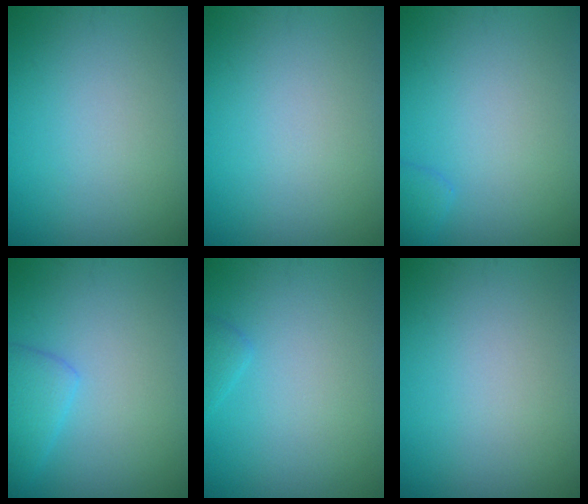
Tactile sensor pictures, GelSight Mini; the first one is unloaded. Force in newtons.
{"total": 0.0}
{"total": 1.0, "press": 1.0, "slide": 0.1}
{"total": 2.5, "press": 2.5, "slide": 0.0}
{"total": 1.0, "press": 1.0, "slide": 0.1}
{"total": 0.0}